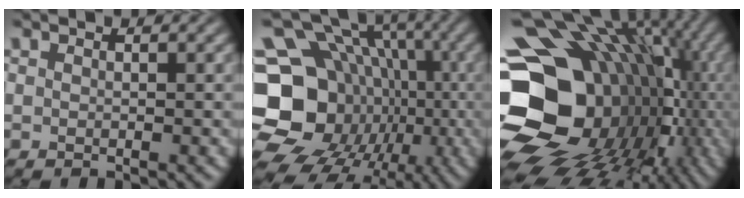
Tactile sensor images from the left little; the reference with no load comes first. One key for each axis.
{"total": 21.5, "fx": -4.2, "fy": 19.3, "fz": 8.5, "tx": -0.167, "ty": 0.003, "tz": -0.090}
{"total": 21.3, "fx": -2.2, "fy": 17.4, "fz": 12.2, "tx": -0.205, "ty": -0.001, "tz": -0.039}